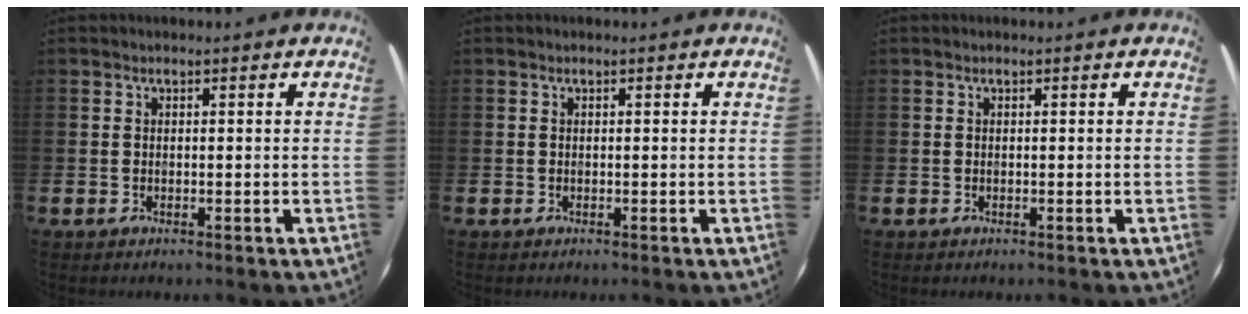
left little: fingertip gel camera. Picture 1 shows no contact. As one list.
[{"total": 0.0}, {"total": 0.0}]